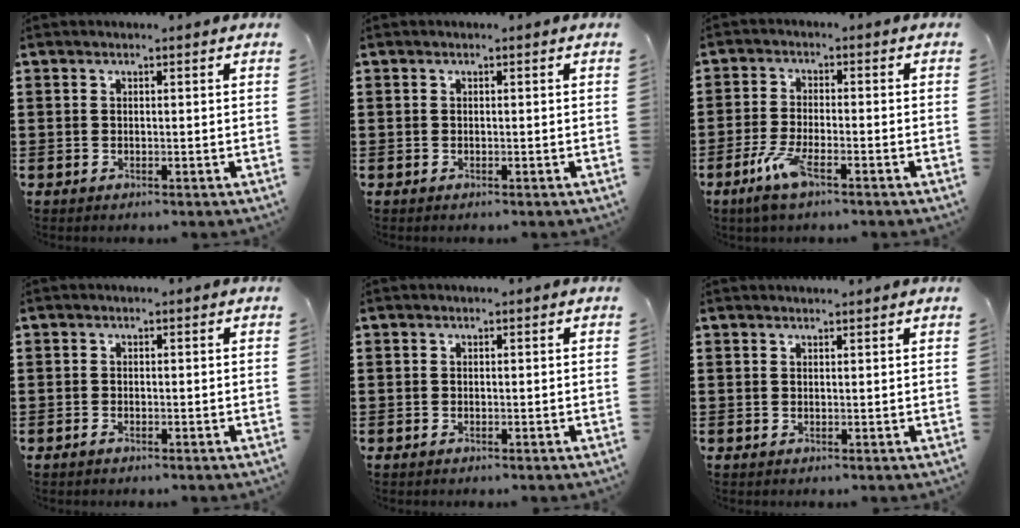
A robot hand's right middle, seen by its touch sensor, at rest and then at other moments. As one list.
[{"total": 0.0}, {"total": 5.3, "force": [-2.9, 1.3, 4.3], "torque": [-0.102, -0.010, -0.058]}, {"total": 0.7, "force": [-0.5, 0.2, 0.4], "torque": [-0.010, -0.004, -0.010]}, {"total": 0.0}, {"total": 0.7, "force": [0.7, 0.0, 0.0], "torque": [0.005, -0.004, 0.012]}]